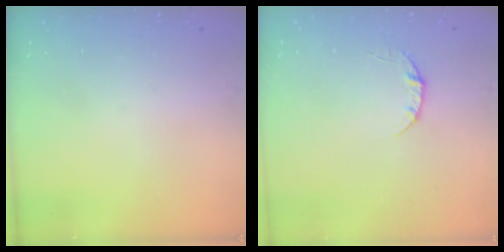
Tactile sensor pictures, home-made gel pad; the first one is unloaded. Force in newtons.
{"total": 3.4, "press": 3.4, "slide": 0.4}